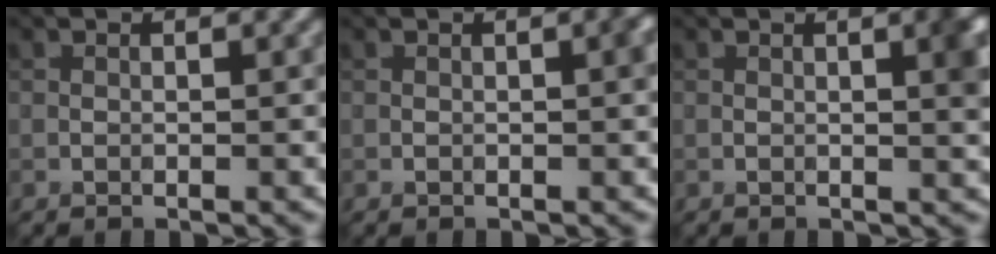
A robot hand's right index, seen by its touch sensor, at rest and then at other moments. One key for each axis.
{"total": 1.1, "fx": -0.1, "fy": 0.2, "fz": 1.1, "tx": -0.013, "ty": 0.002, "tz": 0.002}
{"total": 2.9, "fx": 0.3, "fy": 0.8, "fz": 2.8, "tx": -0.028, "ty": 0.004, "tz": 0.004}